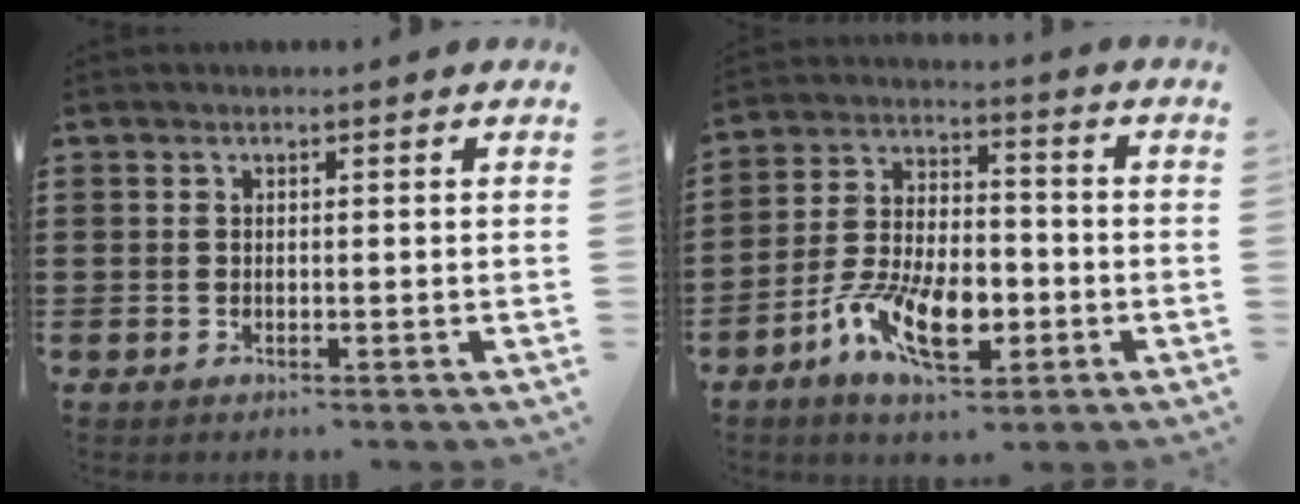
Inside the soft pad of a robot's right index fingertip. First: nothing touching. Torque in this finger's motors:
{"motor_torque": [1.57, 0.57, 1.05, 0.21]}